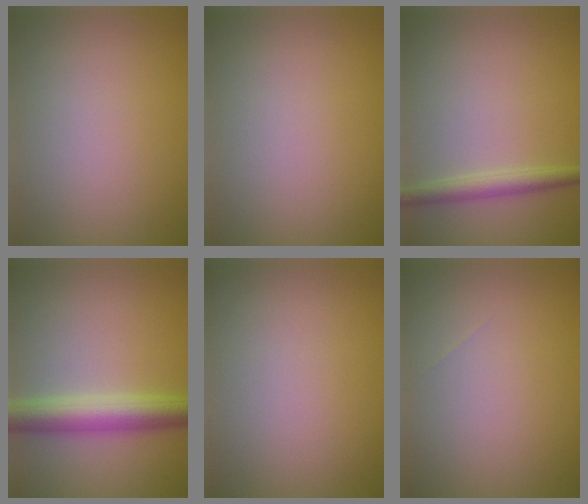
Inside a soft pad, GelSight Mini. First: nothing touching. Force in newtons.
{"total": 0.0}
{"total": 2.3, "press": 2.3, "slide": 0.1}
{"total": 5.2, "press": 5.2, "slide": 0.2}
{"total": 0.0}
{"total": 0.0}